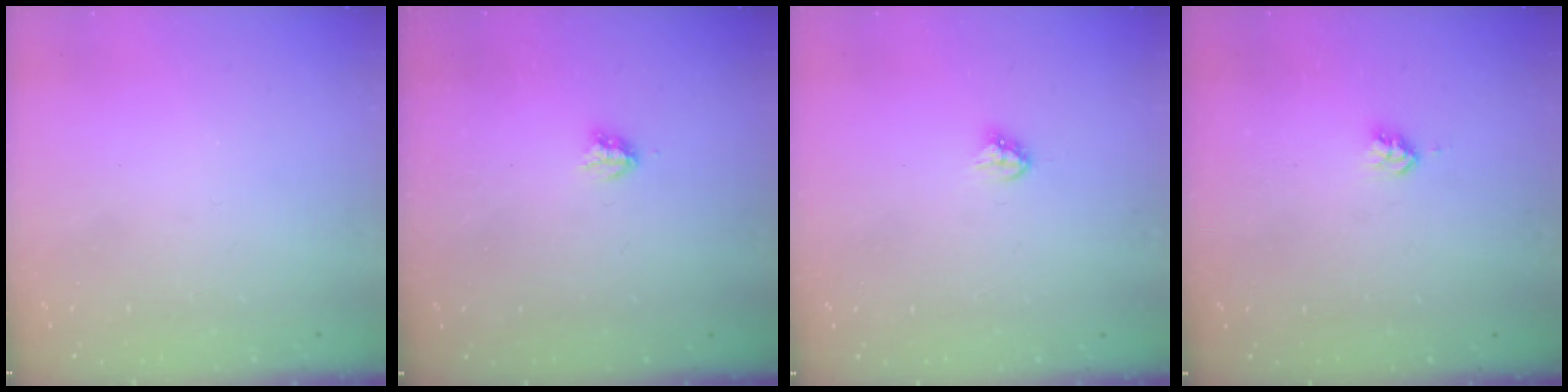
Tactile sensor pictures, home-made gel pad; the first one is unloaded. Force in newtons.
{"total": 2.9, "press": 2.9, "slide": 0.5}
{"total": 3.5, "press": 3.5, "slide": 0.2}
{"total": 2.8, "press": 2.8, "slide": 0.2}